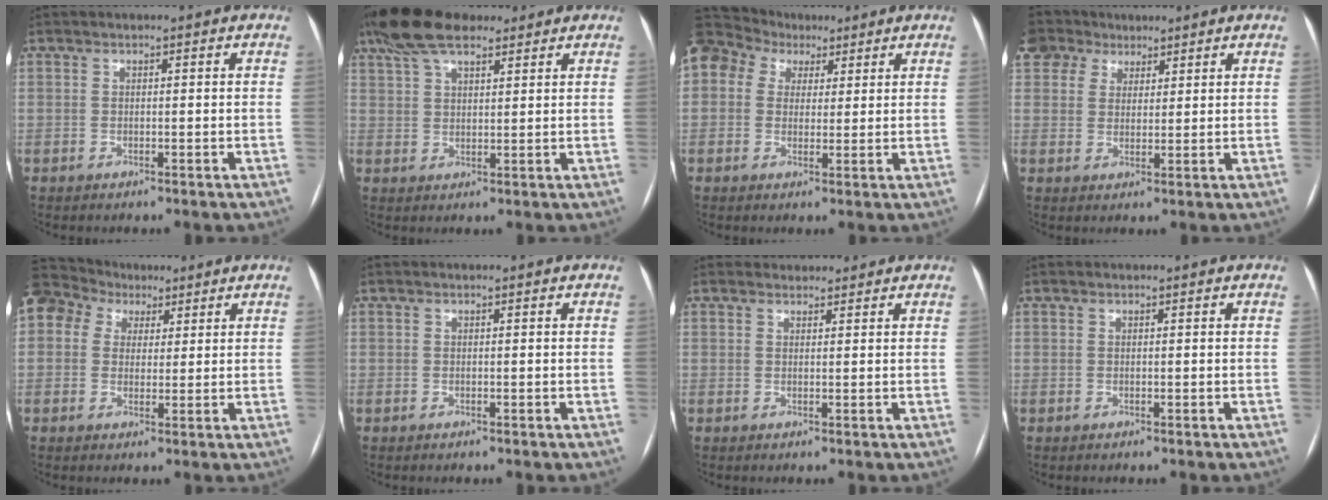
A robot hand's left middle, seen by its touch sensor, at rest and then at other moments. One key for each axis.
{"total": 9.7, "fx": 7.3, "fy": 3.4, "fz": 5.4, "tx": -0.109, "ty": 0.036, "tz": 0.133}
{"total": 18.7, "fx": 9.7, "fy": 14.1, "fz": 7.6, "tx": -0.236, "ty": 0.106, "tz": 0.183}
{"total": 6.7, "fx": 4.8, "fy": 4.6, "fz": 1.2, "tx": -0.030, "ty": 0.028, "tz": 0.093}
{"total": 15.1, "fx": 8.1, "fy": 11.3, "fz": 5.8, "tx": -0.176, "ty": 0.086, "tz": 0.152}
{"total": 0.0}
{"total": 2.3, "fx": 2.1, "fy": 0.8, "fz": -0.2, "tx": 0.006, "ty": 0.018, "tz": 0.030}
{"total": 0.0}